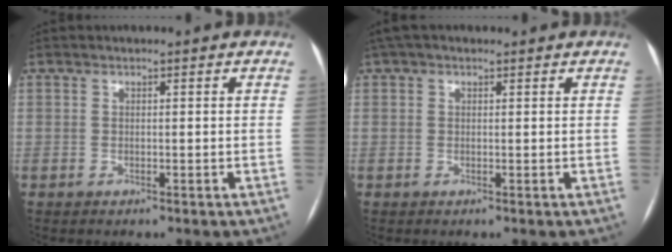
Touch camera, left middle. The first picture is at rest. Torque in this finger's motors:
{"motor_torque": [0.55, -0.49, 0.02, 0.01]}